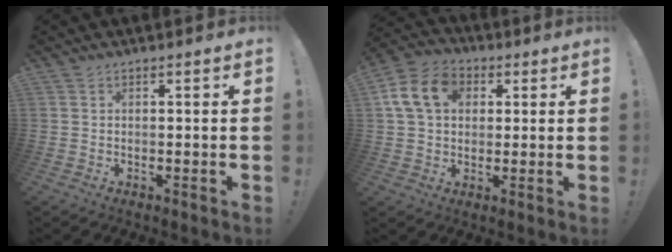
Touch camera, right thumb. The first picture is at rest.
{"total": 14.4, "force": [3.9, 10.9, 8.5], "torque": [-0.133, 0.005, 0.078]}